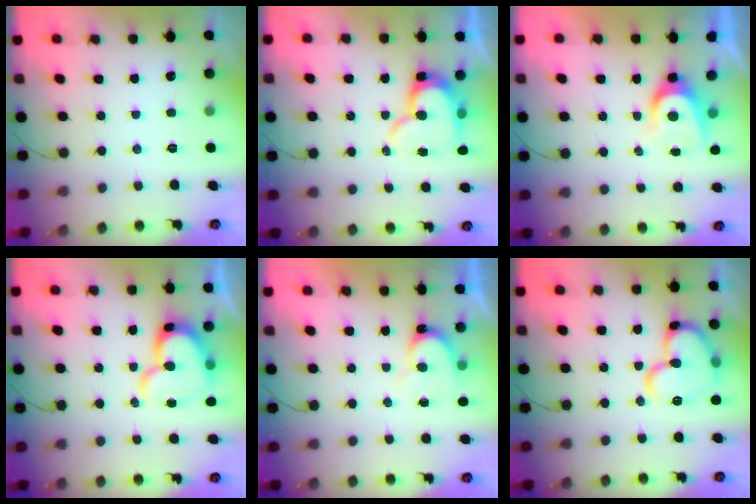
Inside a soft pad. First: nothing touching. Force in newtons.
{"total": 14.0, "press": 13.9, "slide": 1.5}
{"total": 6.3, "press": 6.3, "slide": 0.4}
{"total": 16.2, "press": 16.1, "slide": 1.4}
{"total": 7.6, "press": 7.6, "slide": 0.4}
{"total": 16.1, "press": 16.0, "slide": 1.8}